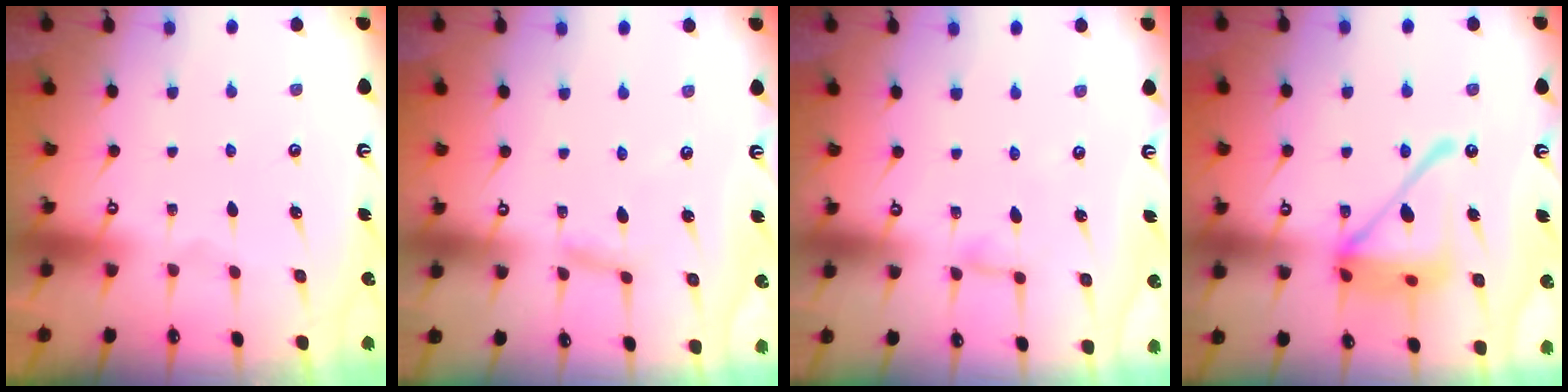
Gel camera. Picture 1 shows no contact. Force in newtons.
{"total": 3.4, "press": 3.4, "slide": 0.3}
{"total": 3.5, "press": 3.5, "slide": 0.3}
{"total": 19.1, "press": 19.0, "slide": 1.9}